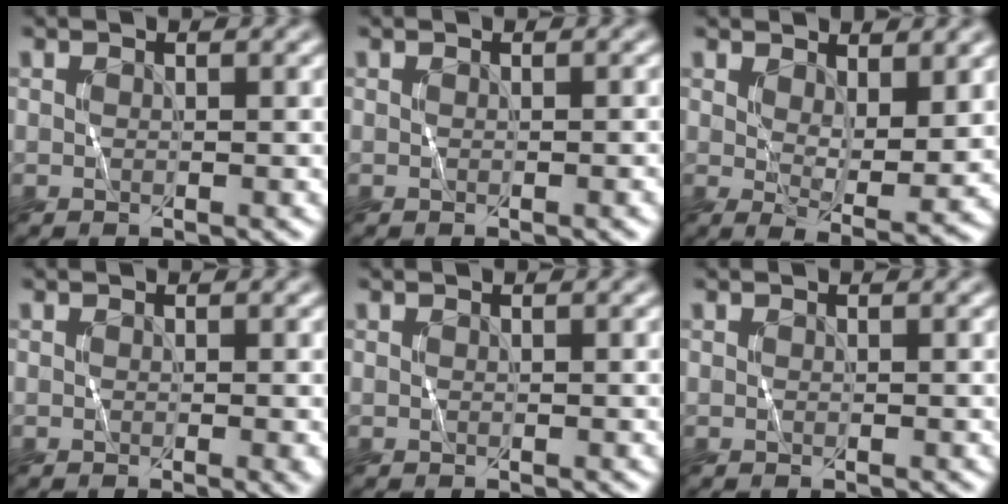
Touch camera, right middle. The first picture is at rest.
{"total": 0.7, "force": [-0.2, 0.1, 0.6], "torque": [-0.007, 0.001, -0.002]}
{"total": 4.5, "force": [1.9, 1.5, 3.8], "torque": [-0.068, -0.015, 0.037]}
{"total": 1.0, "force": [-0.1, 0.2, 1.0], "torque": [-0.013, -0.004, -0.002]}
{"total": 0.0}
{"total": 0.0}